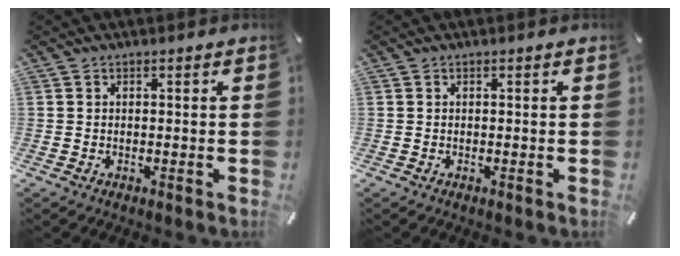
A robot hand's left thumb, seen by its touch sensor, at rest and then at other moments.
{"total": 0.0}